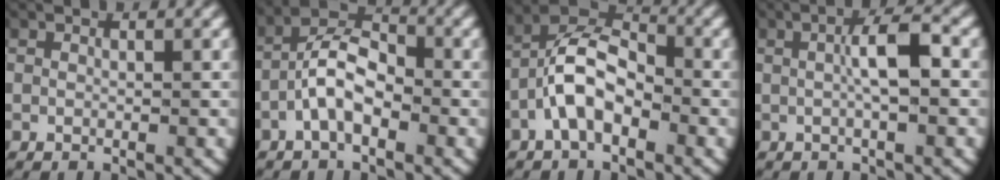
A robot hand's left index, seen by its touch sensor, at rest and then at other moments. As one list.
[{"total": 5.0, "force": [-0.9, 3.1, 3.8], "torque": [-0.057, 0.000, -0.026]}, {"total": 6.7, "force": [-0.8, 4.8, 4.6], "torque": [-0.080, -0.005, -0.026]}, {"total": 3.3, "force": [0.3, 0.6, 3.3], "torque": [-0.059, 0.008, 0.002]}]